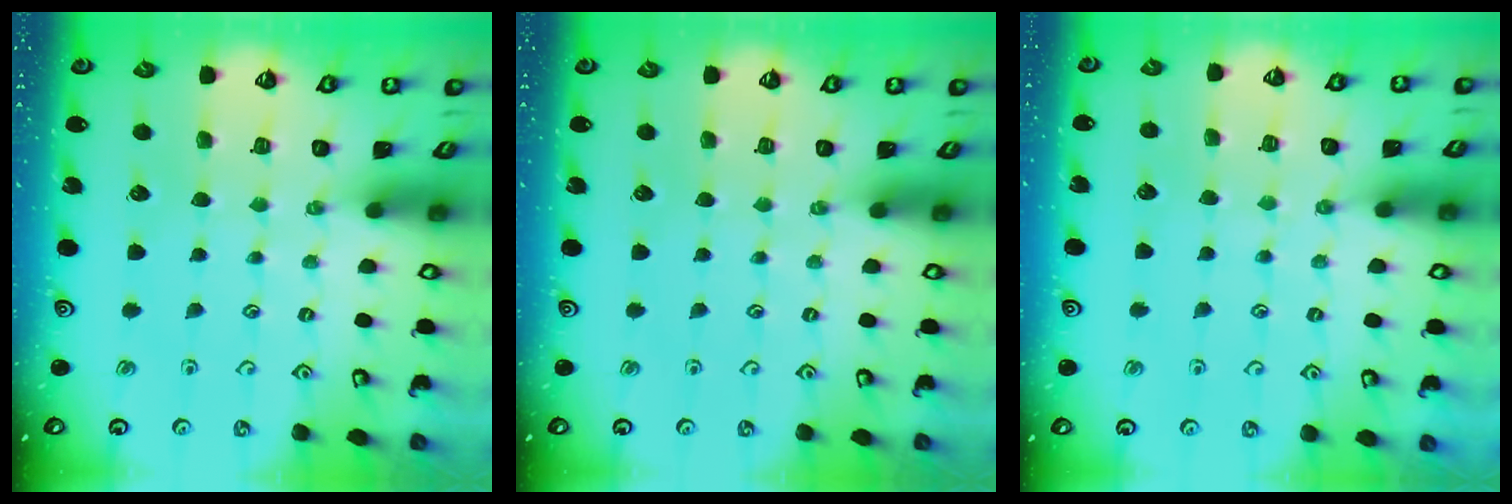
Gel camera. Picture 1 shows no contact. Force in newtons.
{"total": 0.0}
{"total": 3.7, "press": 3.7, "slide": 0.5}